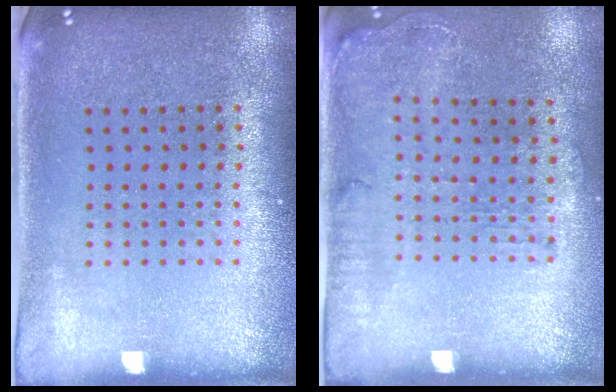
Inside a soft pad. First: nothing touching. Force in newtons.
{"total": 1.4, "press": 1.2, "slide": 0.7}